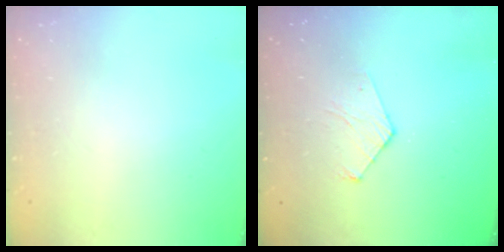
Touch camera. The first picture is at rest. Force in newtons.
{"total": 4.3, "press": 4.3, "slide": 0.5}